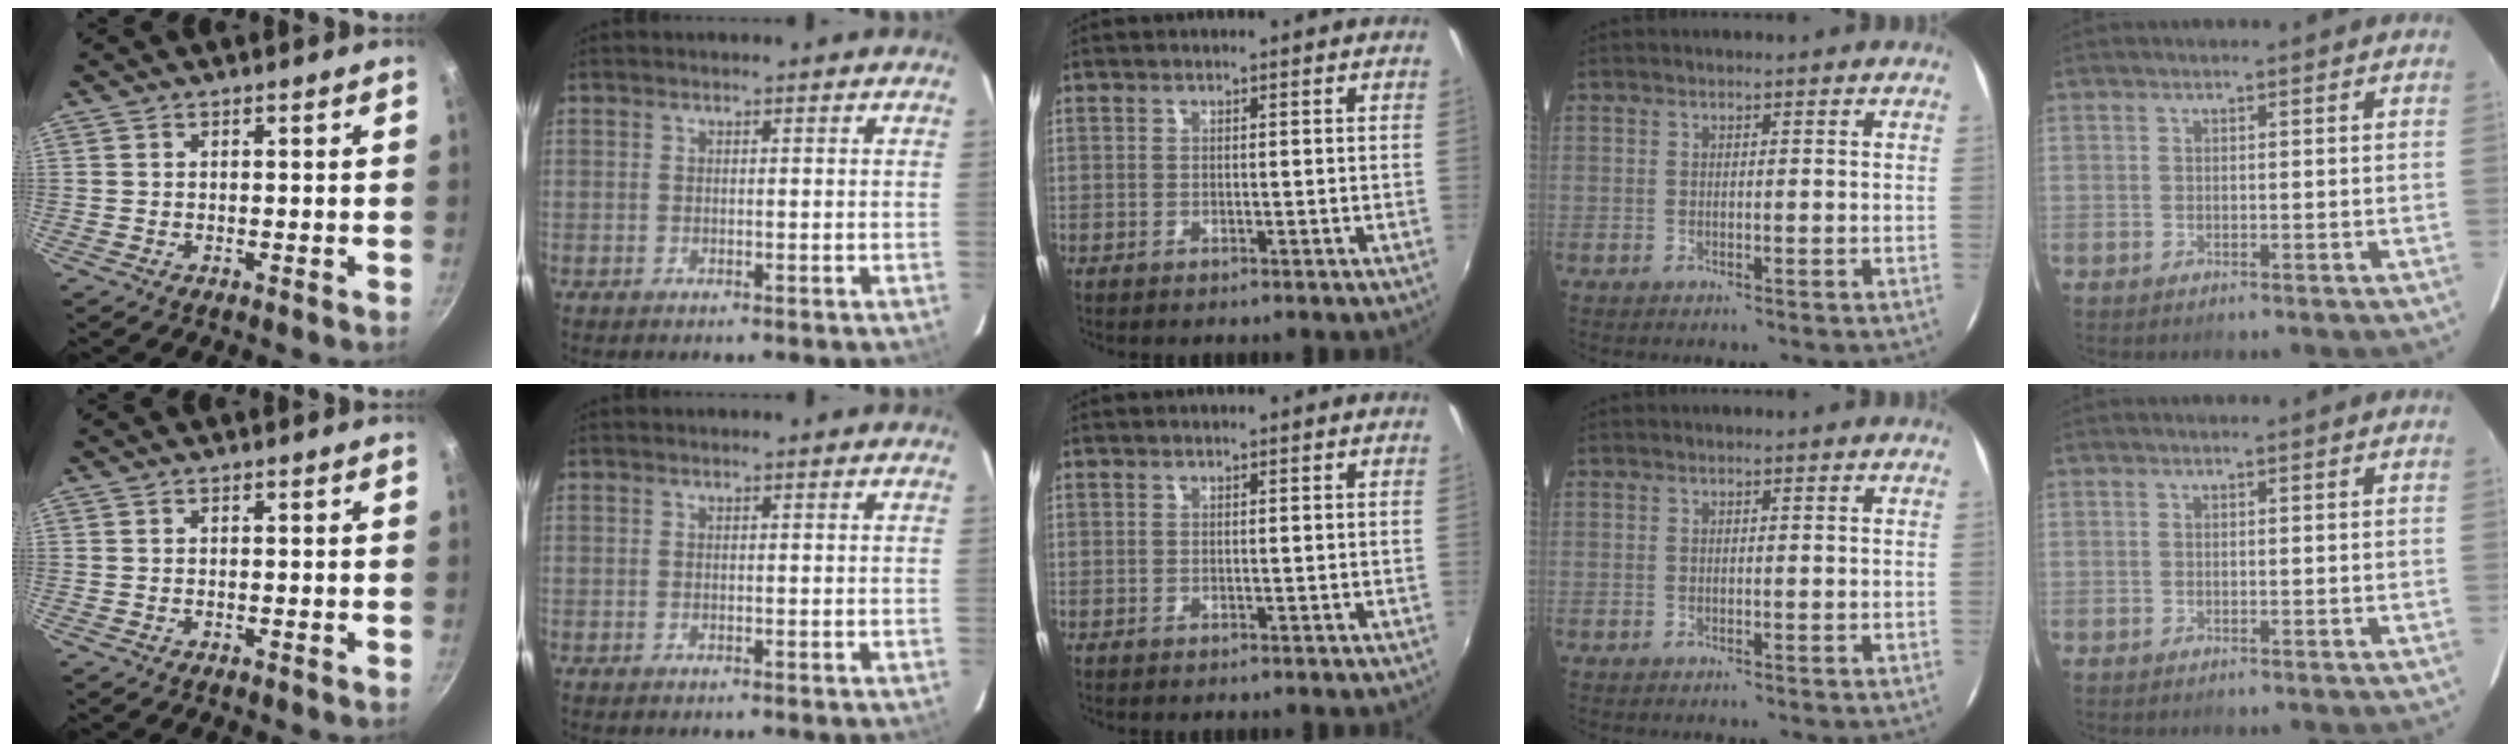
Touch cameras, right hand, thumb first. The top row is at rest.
{}